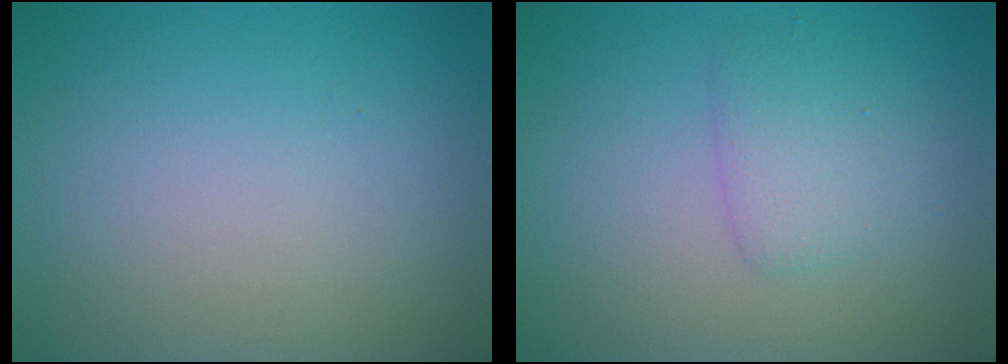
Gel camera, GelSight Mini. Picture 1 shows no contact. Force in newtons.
{"total": 2.3, "press": 2.3, "slide": 0.1}